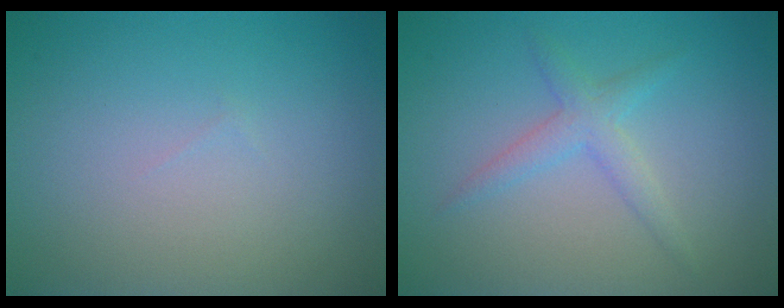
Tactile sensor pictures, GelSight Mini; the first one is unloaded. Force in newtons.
{"total": 2.1, "press": 2.1, "slide": 0.0}